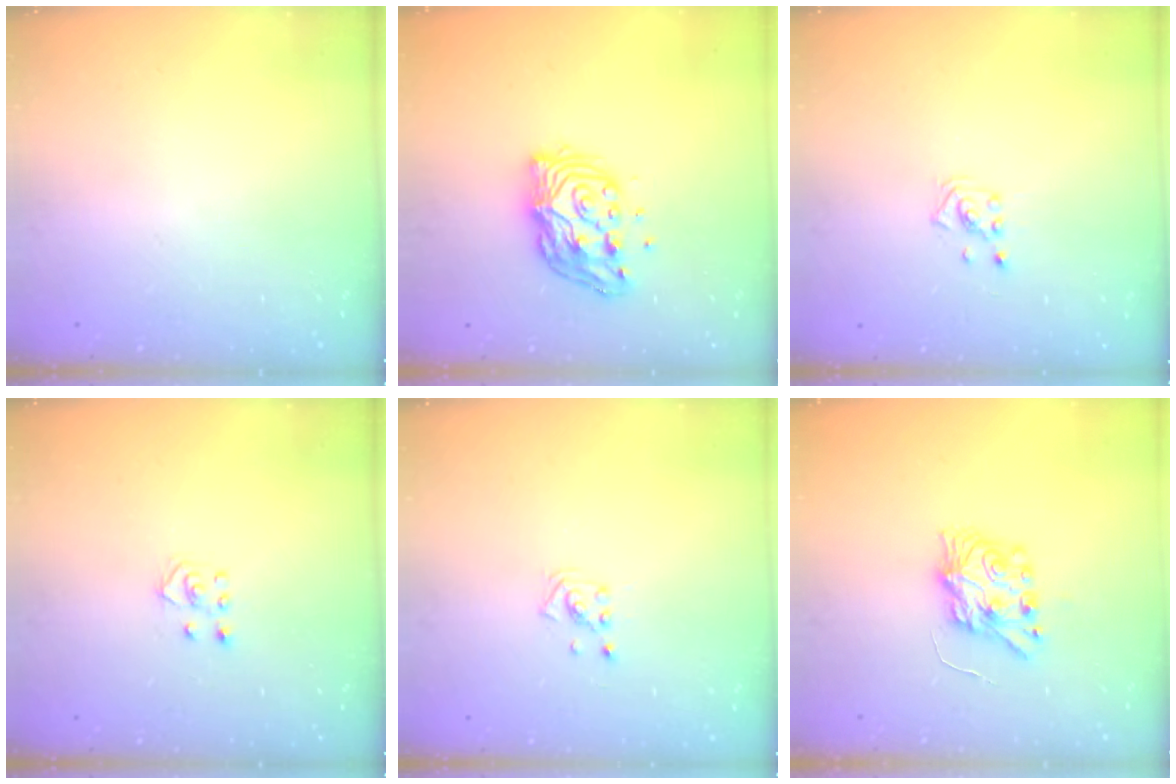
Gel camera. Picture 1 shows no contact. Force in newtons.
{"total": 13.8, "press": 13.7, "slide": 1.6}
{"total": 1.4, "press": 1.4, "slide": 0.1}
{"total": 4.0, "press": 4.0, "slide": 0.3}
{"total": 1.9, "press": 1.9, "slide": 0.1}
{"total": 7.7, "press": 7.7, "slide": 0.8}